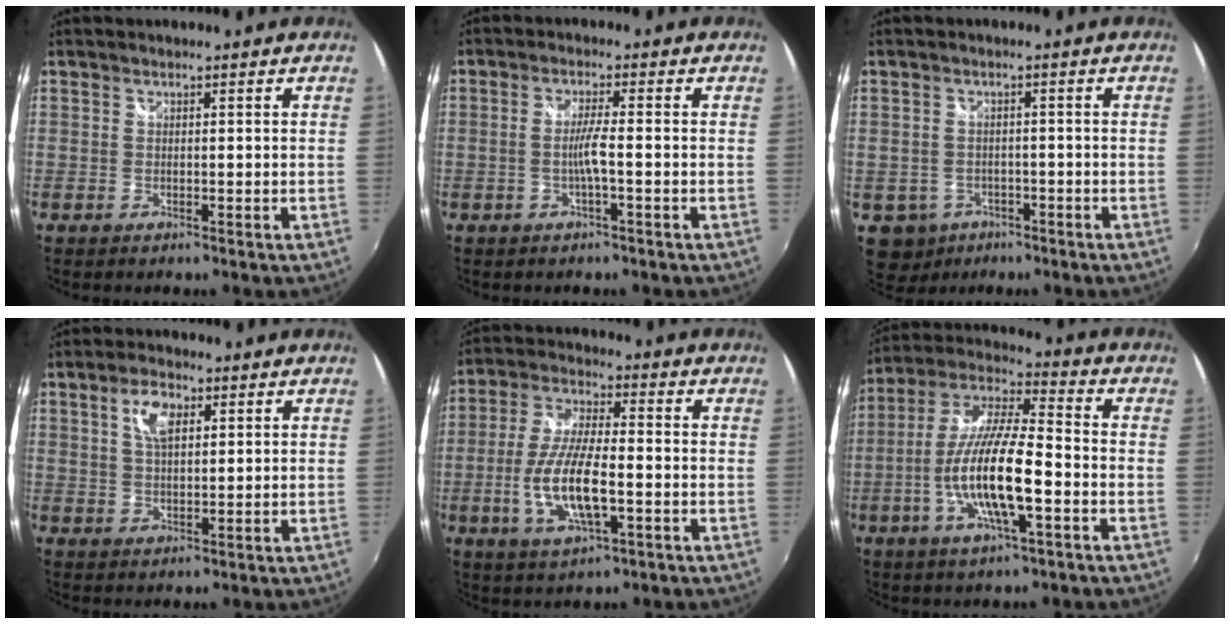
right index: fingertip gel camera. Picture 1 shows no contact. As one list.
[{"total": 3.4, "force": [-1.1, -0.5, 3.2], "torque": [-0.062, -0.001, -0.020]}, {"total": 5.9, "force": [-2.7, 5.1, 1.1], "torque": [-0.034, 0.007, -0.034]}, {"total": 5.6, "force": [2.3, 2.7, 4.3], "torque": [-0.078, 0.009, 0.042]}, {"total": 12.9, "force": [-3.3, 4.3, 11.7], "torque": [-0.242, -0.008, -0.061]}, {"total": 15.8, "force": [-4.5, 3.3, 14.8], "torque": [-0.292, -0.009, -0.088]}]